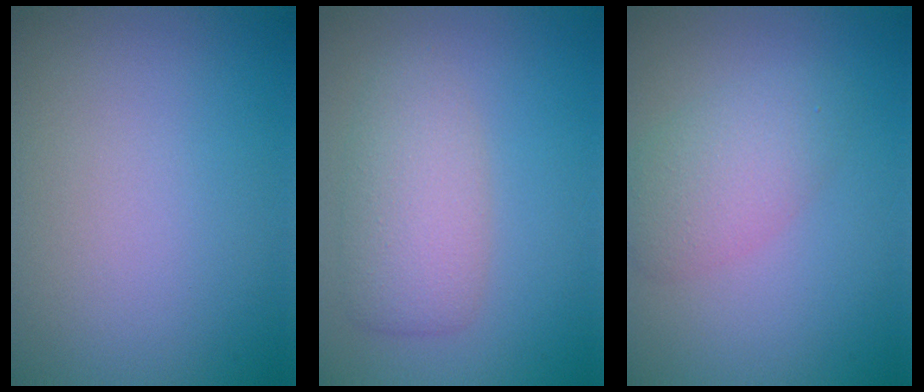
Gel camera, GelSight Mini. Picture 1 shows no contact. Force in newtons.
{"total": 4.0, "press": 4.0, "slide": 0.3}
{"total": 4.6, "press": 4.6, "slide": 0.1}